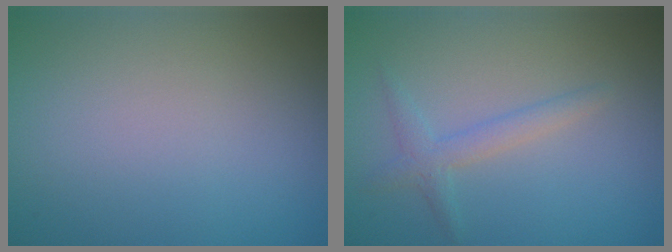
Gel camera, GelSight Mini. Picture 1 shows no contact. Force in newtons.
{"total": 1.9, "press": 1.9, "slide": 0.1}